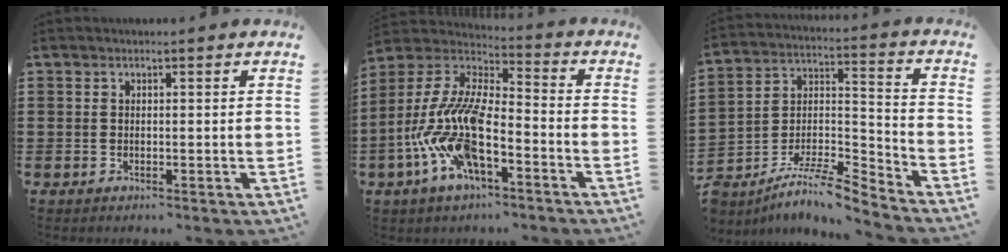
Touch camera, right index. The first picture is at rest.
{"total": 13.6, "force": [-6.6, 5.1, 10.7], "torque": [-0.265, -0.018, -0.141]}
{"total": 7.5, "force": [-6.8, 0.8, 3.1], "torque": [-0.059, 0.001, -0.134]}